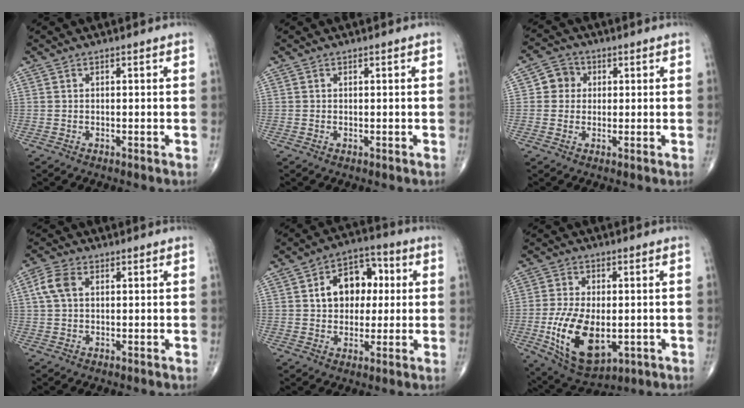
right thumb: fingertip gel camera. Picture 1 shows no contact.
{"total": 0.0}
{"total": 4.6, "force": [0.7, 4.4, 1.4], "torque": [0.005, 0.006, 0.003]}
{"total": 5.0, "force": [1.2, 3.2, 3.6], "torque": [-0.082, 0.012, 0.021]}
{"total": 12.0, "force": [2.0, 8.6, 8.2], "torque": [-0.081, 0.020, 0.024]}
{"total": 15.3, "force": [-3.3, 8.4, 12.4], "torque": [-0.216, -0.007, -0.037]}